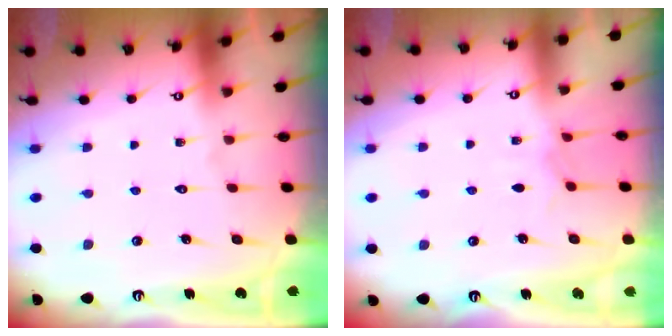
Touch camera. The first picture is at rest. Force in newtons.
{"total": 4.5, "press": 4.5, "slide": 0.6}